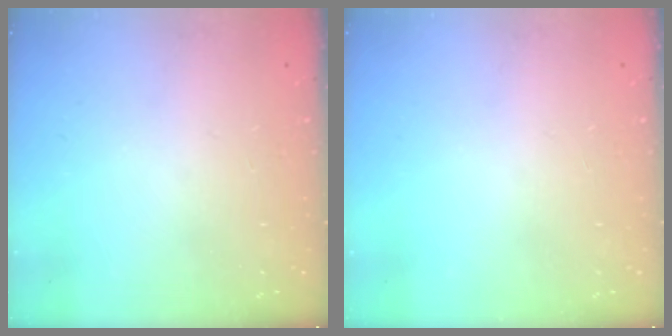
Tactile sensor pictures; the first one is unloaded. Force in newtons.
{"total": 0.0}